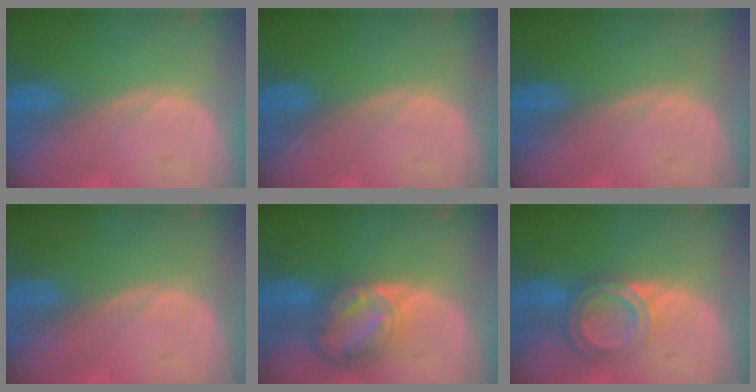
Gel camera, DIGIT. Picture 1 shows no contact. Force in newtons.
{"total": 0.0}
{"total": 0.0}
{"total": 0.6, "press": 0.0, "slide": 0.6}
{"total": 8.7, "press": 7.4, "slide": 4.6}
{"total": 6.4, "press": 5.4, "slide": 3.4}